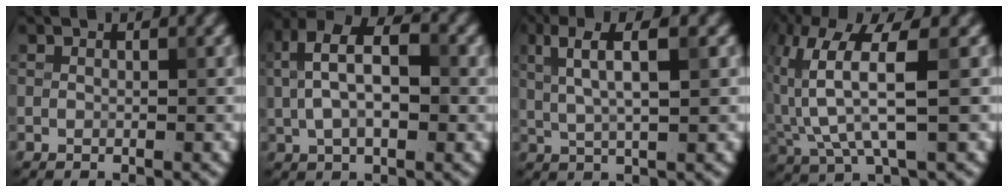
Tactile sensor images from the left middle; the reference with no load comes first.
{"total": 7.6, "force": [1.6, 4.2, 6.1], "torque": [-0.123, 0.024, 0.025]}
{"total": 5.0, "force": [1.8, 1.2, 4.5], "torque": [-0.088, 0.003, 0.034]}
{"total": 6.3, "force": [1.2, 1.6, 5.9], "torque": [-0.137, 0.003, 0.025]}